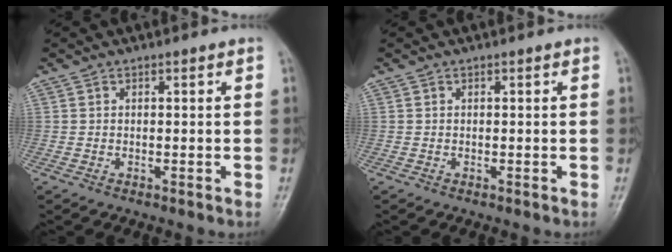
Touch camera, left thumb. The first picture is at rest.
{"total": 0.0}